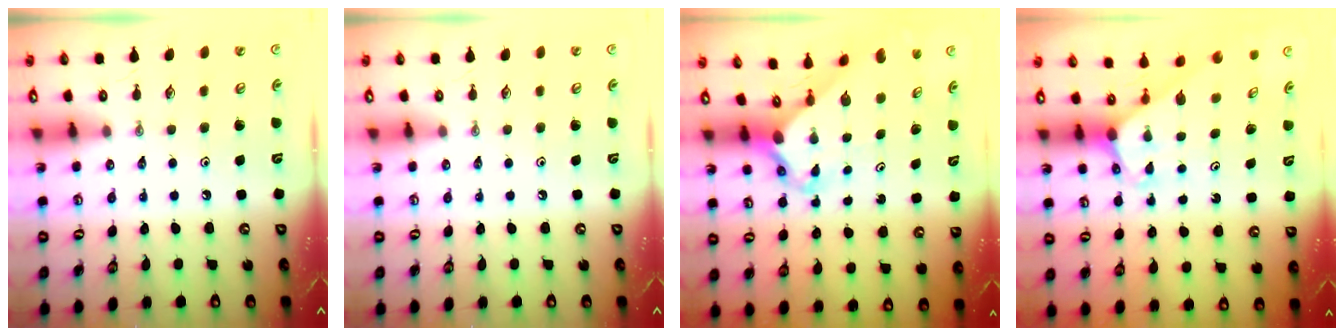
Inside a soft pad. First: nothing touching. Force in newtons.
{"total": 0.0}
{"total": 2.7, "press": 2.7, "slide": 0.2}
{"total": 2.1, "press": 2.1, "slide": 0.1}